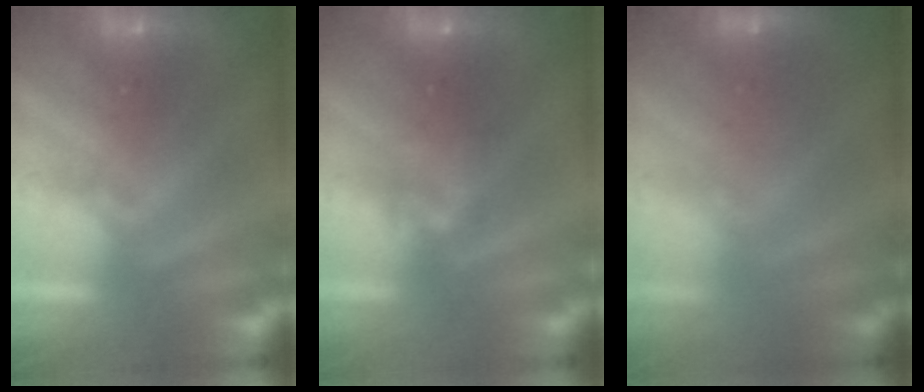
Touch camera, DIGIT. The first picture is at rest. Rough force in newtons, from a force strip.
{"total": 2.8}
{"total": 2.8}